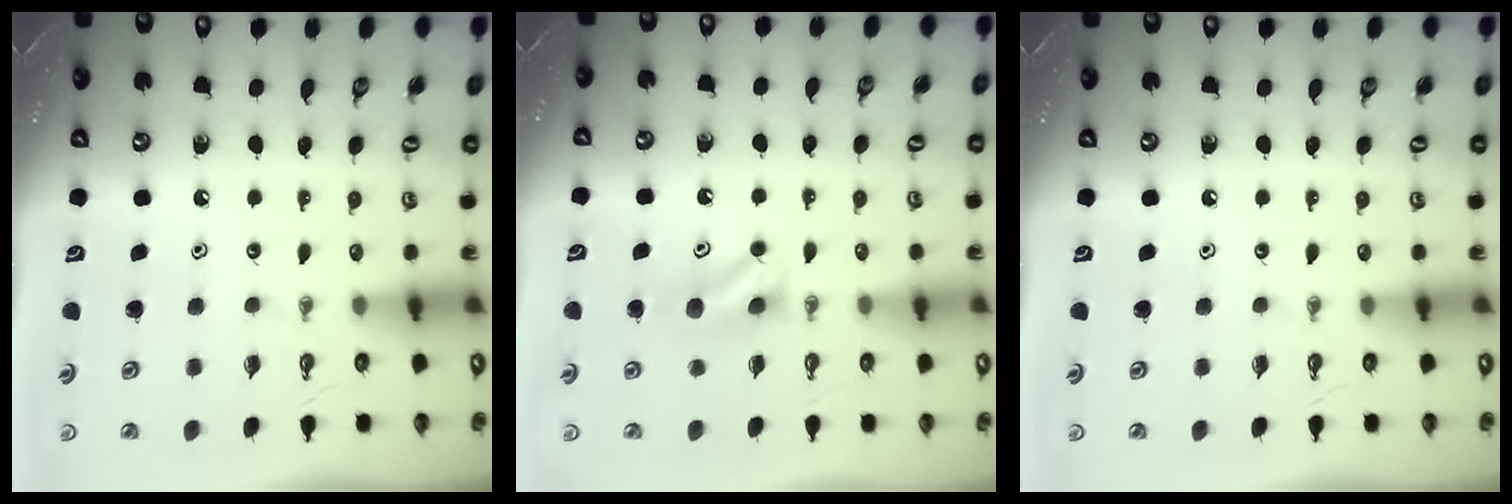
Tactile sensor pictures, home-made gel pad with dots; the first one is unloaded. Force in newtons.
{"total": 5.0, "press": 4.8, "slide": 1.4}
{"total": 0.0}